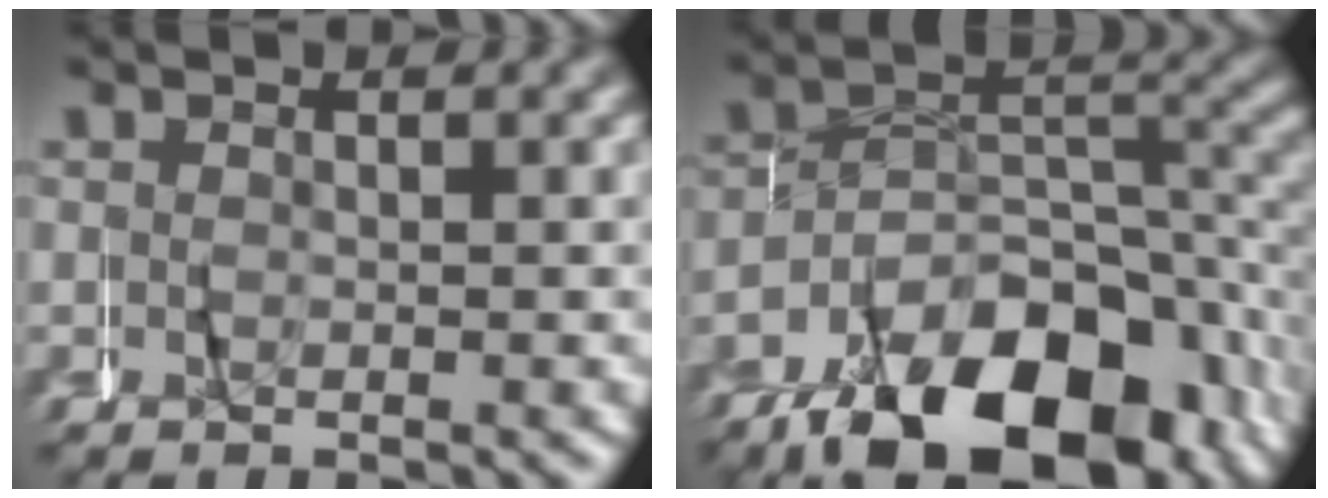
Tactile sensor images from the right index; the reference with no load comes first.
{"total": 14.0, "force": [-8.1, 6.8, 9.1], "torque": [-0.136, -0.036, -0.113]}